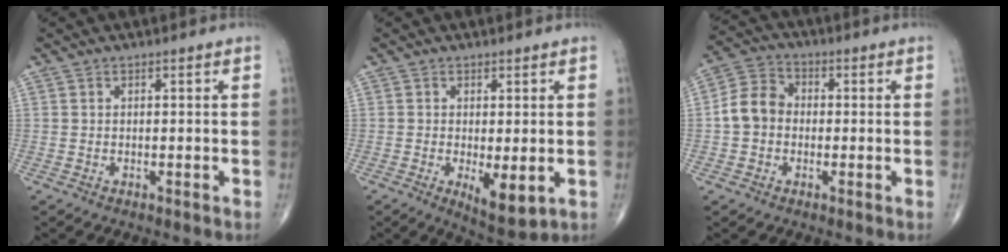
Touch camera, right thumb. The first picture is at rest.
{"total": 5.4, "force": [-0.9, 2.0, 4.9], "torque": [-0.074, -0.018, -0.008]}
{"total": 7.4, "force": [-0.7, 6.2, 4.1], "torque": [-0.062, 0.029, -0.025]}